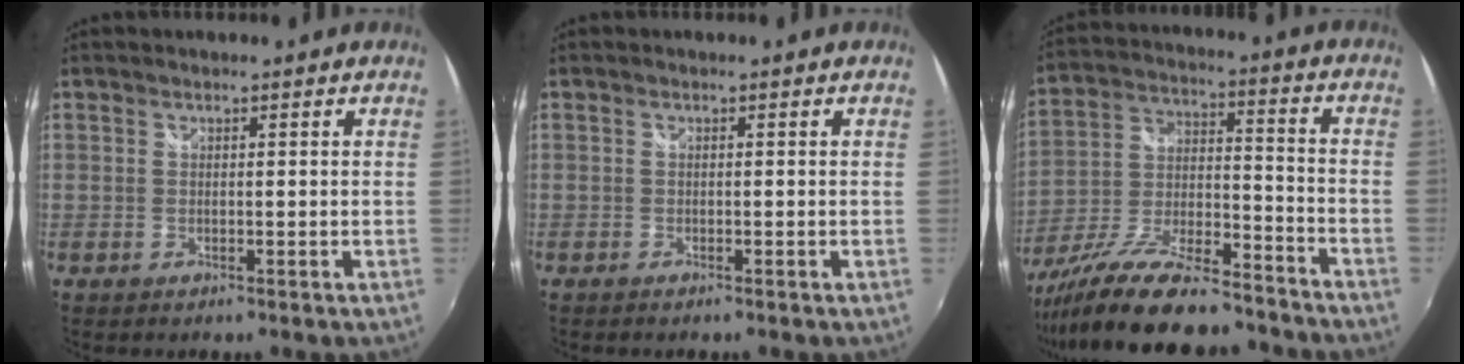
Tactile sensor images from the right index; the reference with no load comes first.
{"total": 0.7, "force": [-0.6, 0.2, 0.3], "torque": [-0.008, -0.003, -0.012]}
{"total": 21.7, "force": [-17.3, 5.7, 11.8], "torque": [-0.227, -0.024, -0.273]}